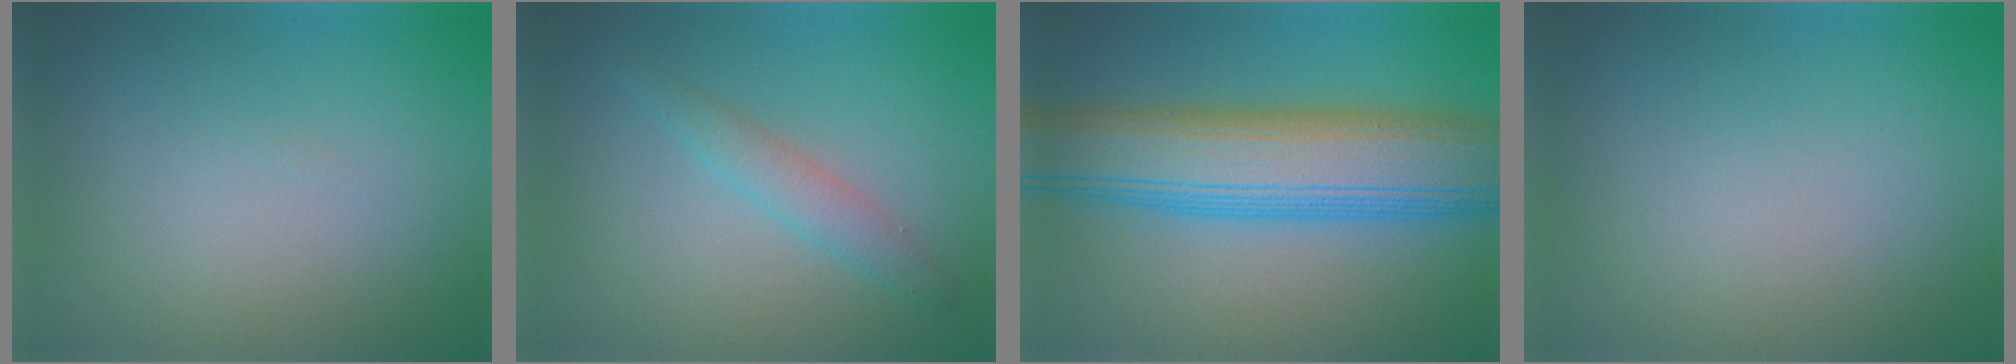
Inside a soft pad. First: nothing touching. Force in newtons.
{"total": 2.9, "press": 2.9, "slide": 0.4}
{"total": 10.5, "press": 10.5, "slide": 0.3}
{"total": 0.0}